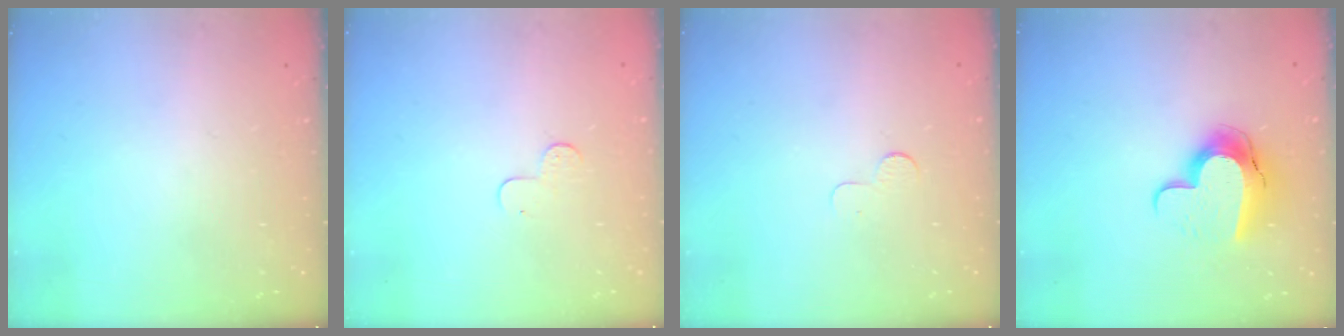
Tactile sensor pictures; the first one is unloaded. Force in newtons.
{"total": 4.5, "press": 4.5, "slide": 0.4}
{"total": 2.6, "press": 2.6, "slide": 0.2}
{"total": 12.0, "press": 12.0, "slide": 0.9}